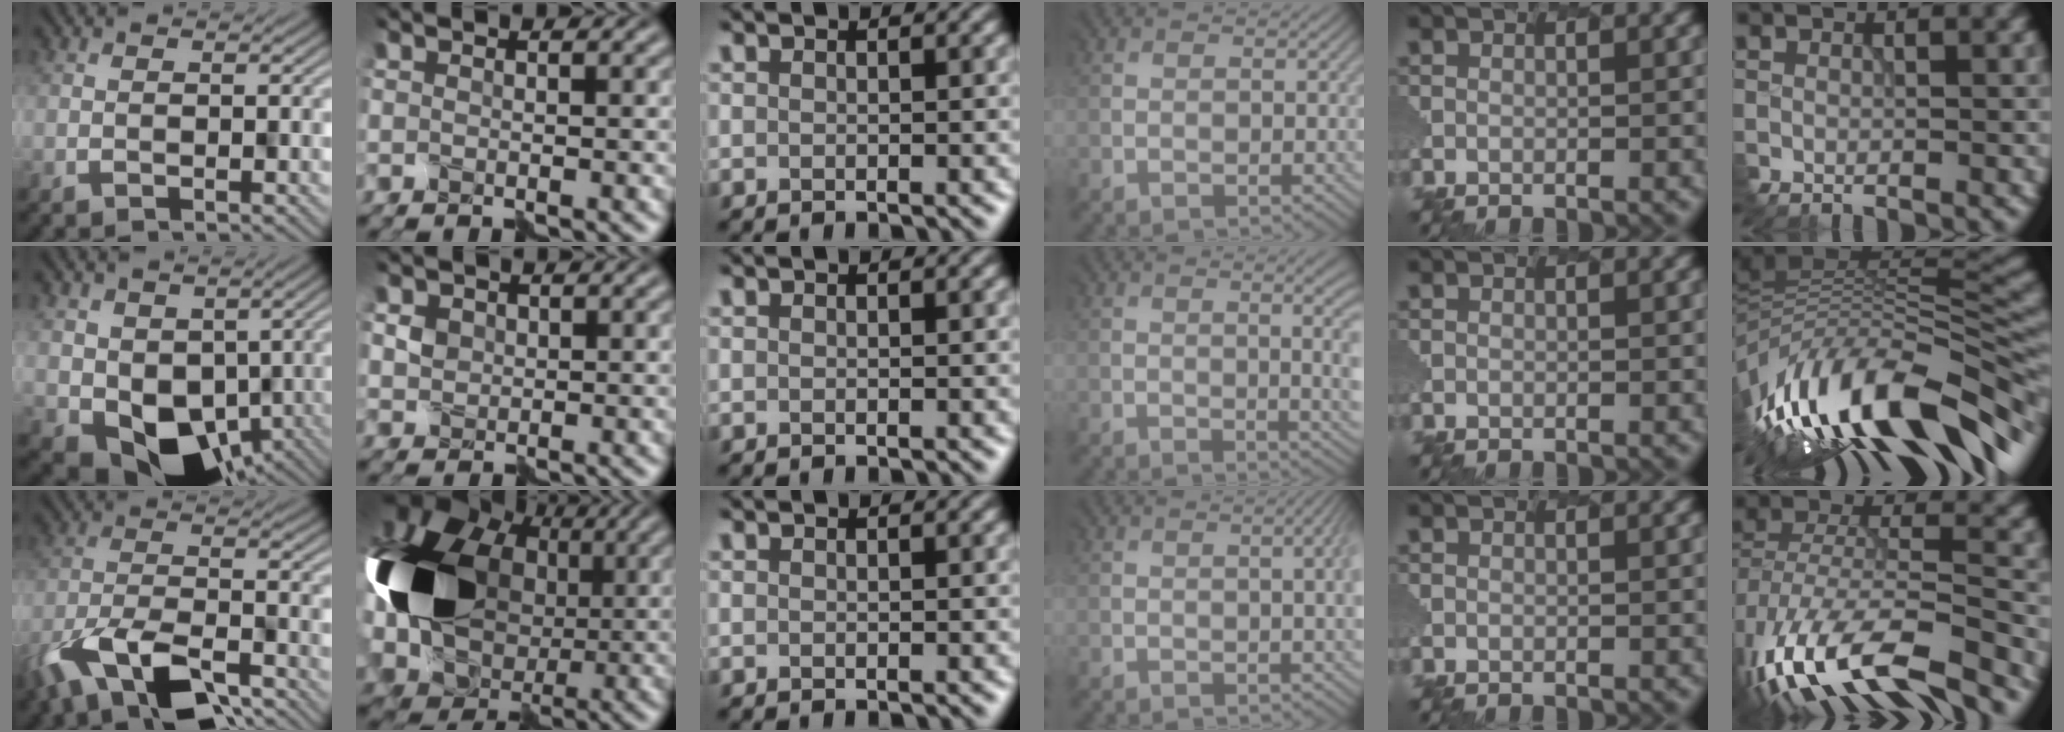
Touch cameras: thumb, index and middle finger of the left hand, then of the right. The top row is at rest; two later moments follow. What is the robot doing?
{"motion": "disassemble", "object": "hinged jar"}